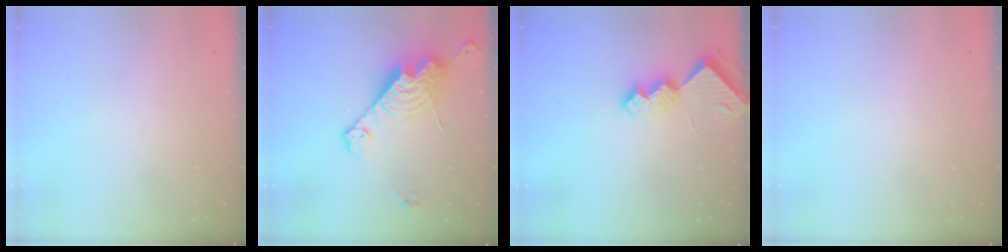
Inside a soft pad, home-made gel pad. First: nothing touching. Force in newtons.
{"total": 16.6, "press": 16.5, "slide": 1.4}
{"total": 7.4, "press": 7.3, "slide": 0.8}
{"total": 0.0}